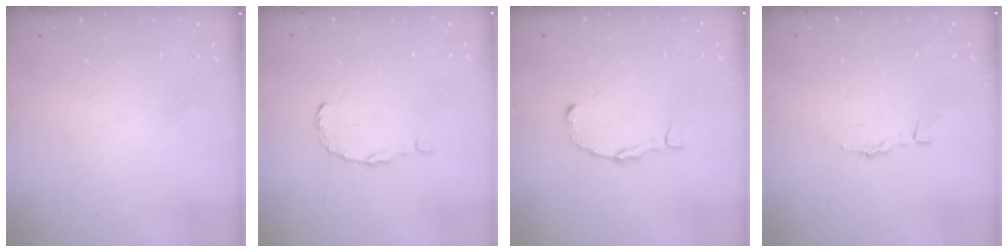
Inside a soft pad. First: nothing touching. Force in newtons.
{"total": 1.5, "press": 1.5, "slide": 0.2}
{"total": 2.5, "press": 2.5, "slide": 0.2}
{"total": 1.4, "press": 1.4, "slide": 0.1}